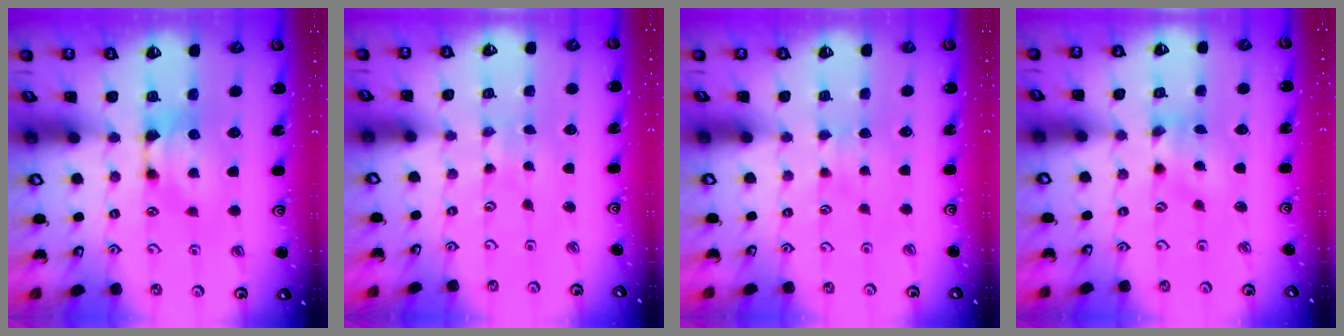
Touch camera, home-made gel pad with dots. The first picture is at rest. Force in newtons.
{"total": 5.7, "press": 5.7, "slide": 0.2}
{"total": 2.6, "press": 2.5, "slide": 0.2}
{"total": 1.2, "press": 0.0, "slide": 1.2}